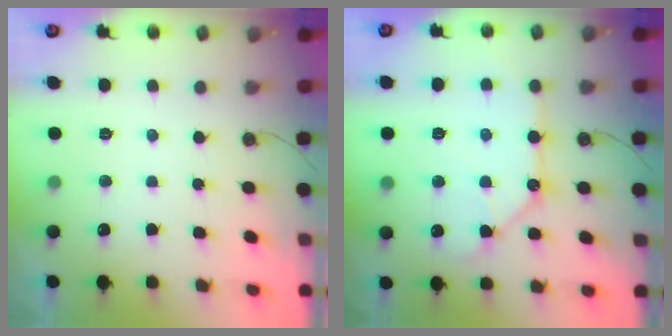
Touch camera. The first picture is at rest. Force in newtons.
{"total": 9.9, "press": 9.9, "slide": 1.1}